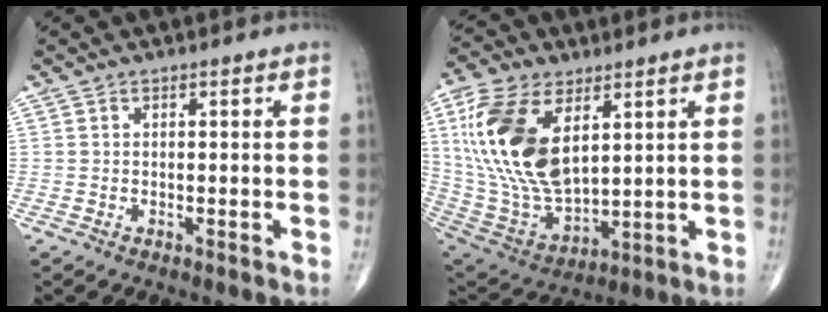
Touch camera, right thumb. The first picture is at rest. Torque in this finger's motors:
{"motor_torque": [-0.96, 1.79, 1.97, 0.80, 0.68]}